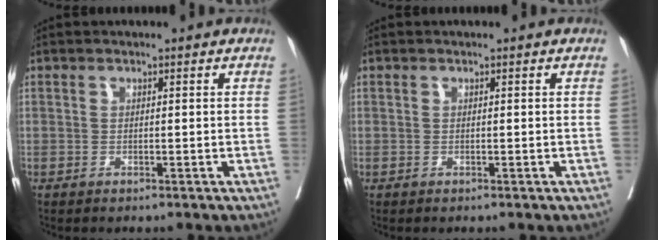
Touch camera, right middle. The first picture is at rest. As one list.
[{"total": 0.0}]